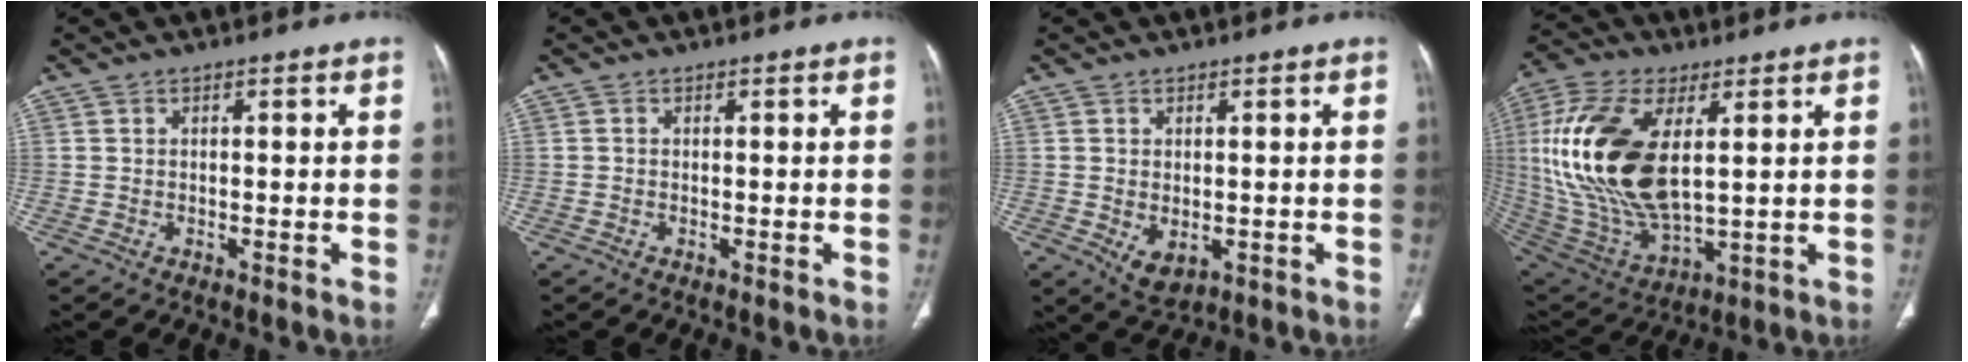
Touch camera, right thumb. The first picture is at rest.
{"total": 0.0}
{"total": 4.3, "force": [-0.8, 2.8, 3.2], "torque": [-0.049, -0.008, 0.002]}
{"total": 23.7, "force": [4.3, 11.8, 20.1], "torque": [-0.424, -0.022, 0.086]}